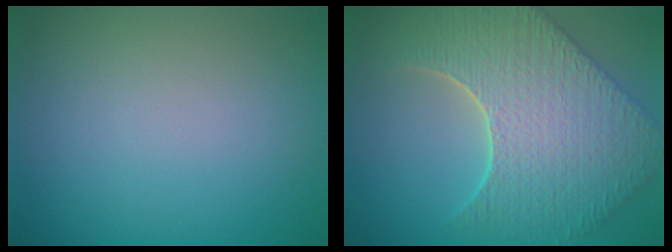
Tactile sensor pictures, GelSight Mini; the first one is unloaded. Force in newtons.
{"total": 9.8, "press": 7.1, "slide": 6.7}